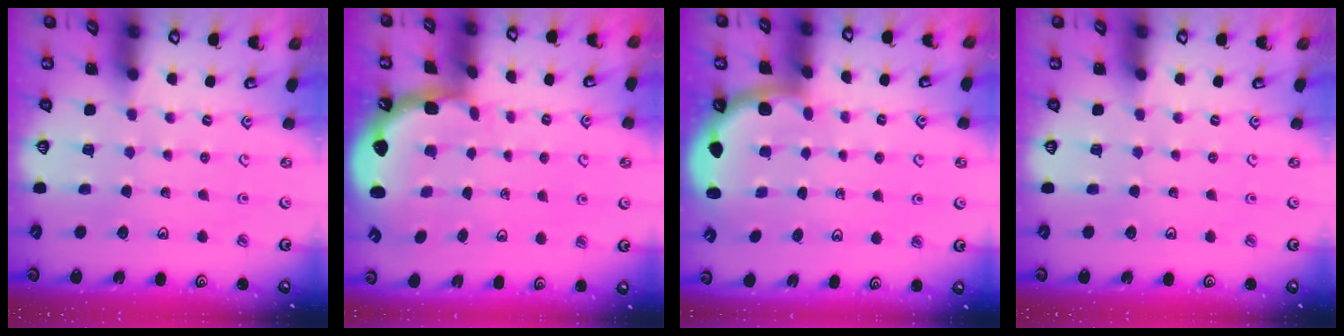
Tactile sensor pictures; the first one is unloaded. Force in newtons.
{"total": 2.5, "press": 1.6, "slide": 1.9}
{"total": 2.6, "press": 2.6, "slide": 0.4}
{"total": 0.0}